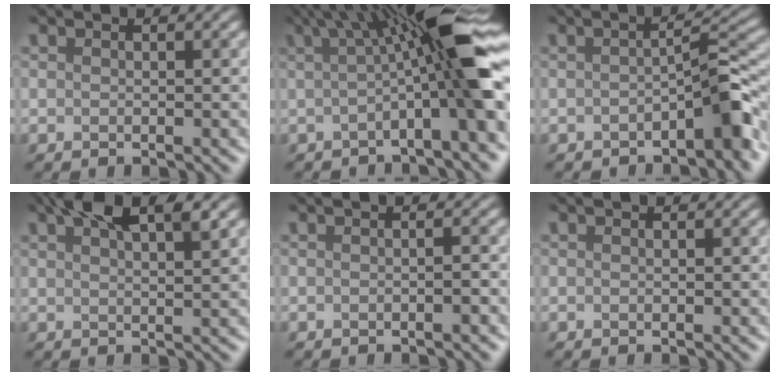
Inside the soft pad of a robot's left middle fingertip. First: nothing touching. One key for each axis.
{"total": 9.8, "fx": 0.7, "fy": 1.2, "fz": 9.7, "tx": -0.131, "ty": 0.029, "tz": 0.006}
{"total": 4.2, "fx": -2.2, "fy": 0.5, "fz": 3.6, "tx": -0.057, "ty": 0.013, "tz": -0.036}
{"total": 3.8, "fx": 2.7, "fy": 0.5, "fz": 2.5, "tx": -0.031, "ty": 0.022, "tz": 0.037}
{"total": 0.9, "fx": -0.3, "fy": 0.3, "fz": 0.8, "tx": -0.004, "ty": 0.004, "tz": -0.011}
{"total": 0.0}